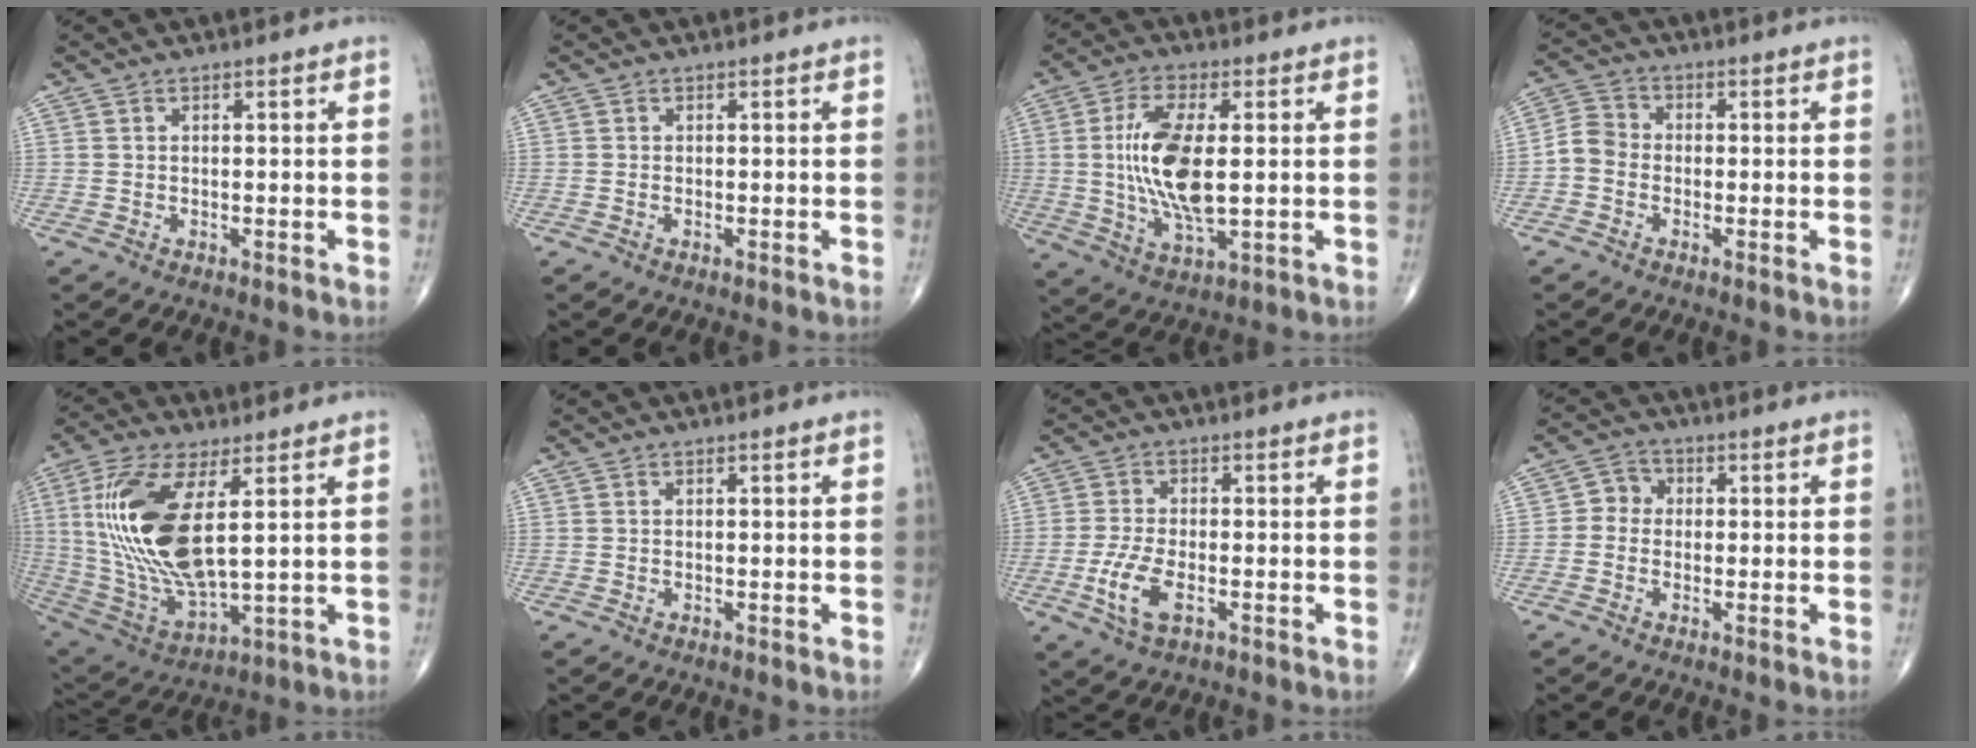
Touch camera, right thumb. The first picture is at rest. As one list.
[{"total": 0.0}, {"total": 13.7, "force": [0.7, 5.4, 12.6], "torque": [-0.250, -0.017, 0.015]}, {"total": 4.6, "force": [-1.3, 3.8, 2.2], "torque": [-0.031, 0.014, -0.042]}, {"total": 20.2, "force": [4.1, 7.8, 18.2], "torque": [-0.386, -0.031, 0.086]}, {"total": 0.0}, {"total": 6.5, "force": [-2.3, 2.9, 5.4], "torque": [-0.120, 0.004, -0.041]}, {"total": 3.7, "force": [-0.3, 3.3, 1.6], "torque": [-0.006, 0.011, -0.020]}]